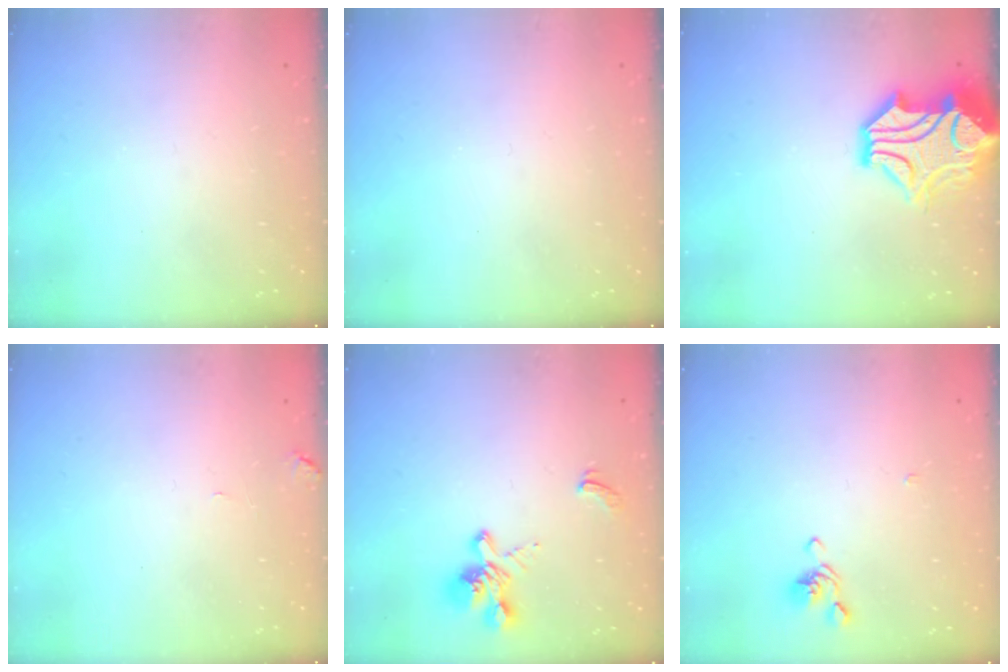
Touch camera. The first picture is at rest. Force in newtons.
{"total": 0.0}
{"total": 9.2, "press": 8.9, "slide": 2.3}
{"total": 0.0}
{"total": 2.8, "press": 2.5, "slide": 1.1}
{"total": 0.8, "press": 0.5, "slide": 0.6}